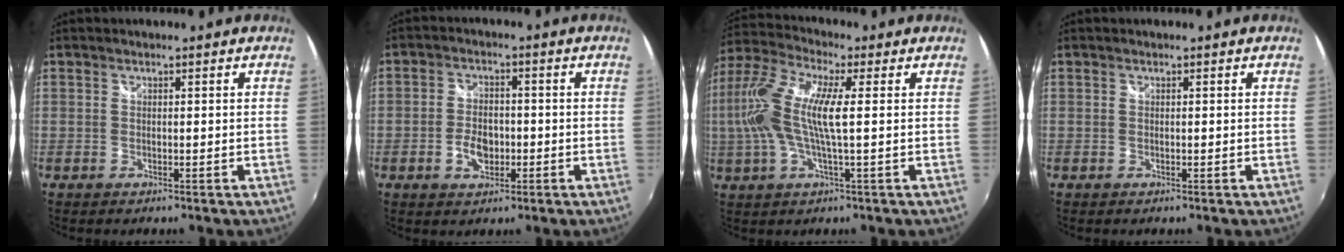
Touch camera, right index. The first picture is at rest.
{"total": 5.6, "force": [-1.8, 3.6, 3.9], "torque": [-0.082, 0.002, -0.029]}
{"total": 14.9, "force": [1.4, 3.2, 14.5], "torque": [-0.270, 0.005, 0.017]}
{"total": 0.0}